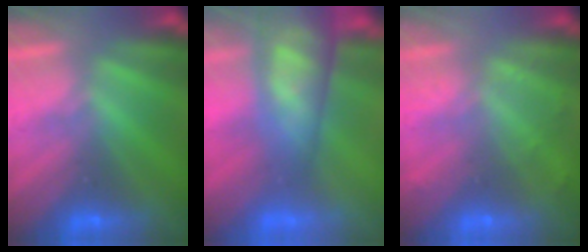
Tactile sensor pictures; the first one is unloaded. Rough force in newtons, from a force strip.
{"total": 10.5}
{"total": 2.1}